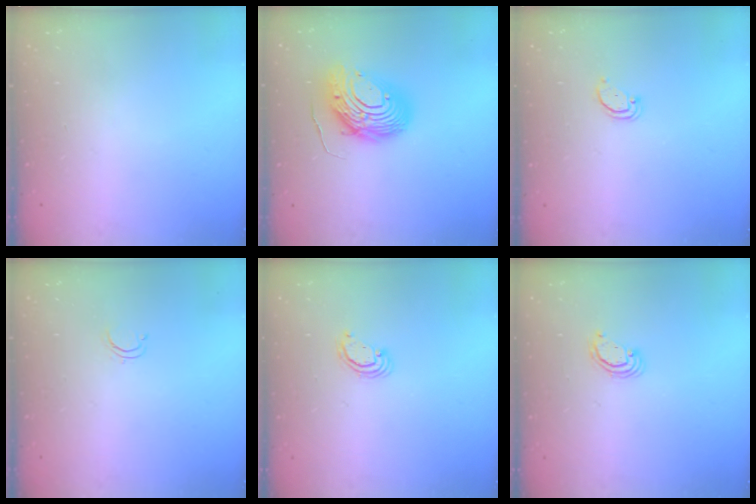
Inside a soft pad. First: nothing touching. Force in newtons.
{"total": 16.1, "press": 16.0, "slide": 1.3}
{"total": 2.0, "press": 2.0, "slide": 0.2}
{"total": 2.4, "press": 2.4, "slide": 0.2}
{"total": 2.5, "press": 2.5, "slide": 0.2}
{"total": 2.5, "press": 2.5, "slide": 0.2}